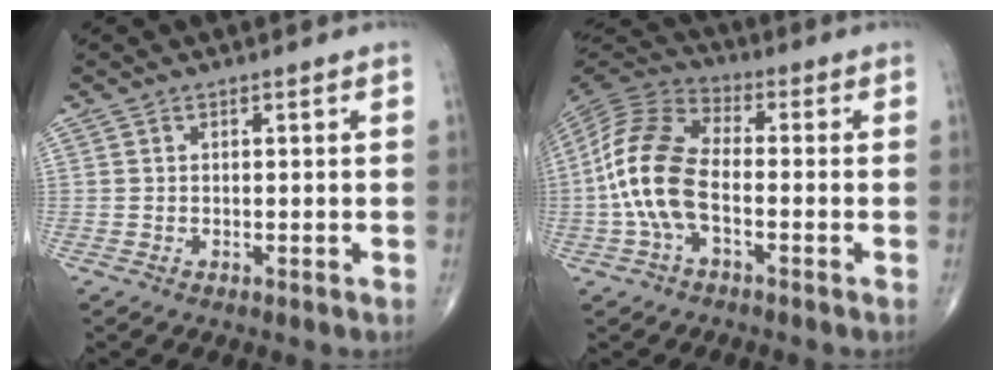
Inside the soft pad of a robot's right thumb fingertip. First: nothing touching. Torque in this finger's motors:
{"motor_torque": [-0.18, 0.69, 1.65, -0.01, 0.54]}